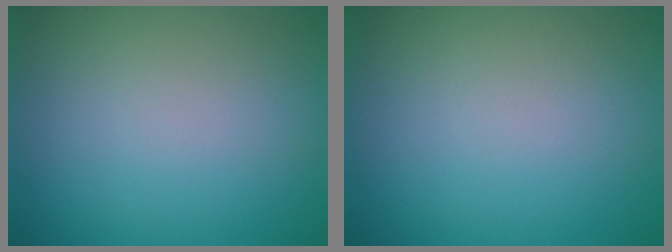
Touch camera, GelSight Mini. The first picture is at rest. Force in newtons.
{"total": 0.0}